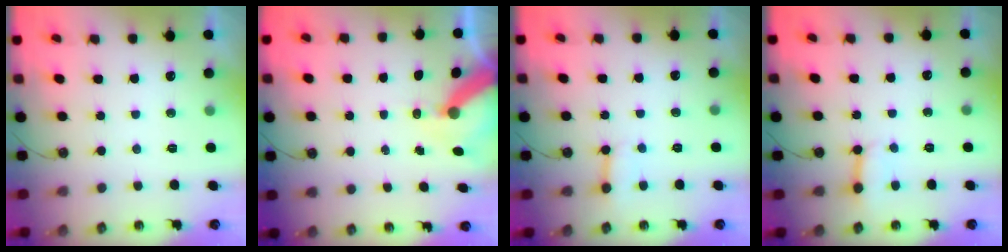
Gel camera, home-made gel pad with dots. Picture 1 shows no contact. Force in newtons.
{"total": 8.2, "press": 8.1, "slide": 0.9}
{"total": 3.9, "press": 3.9, "slide": 0.3}
{"total": 2.8, "press": 2.8, "slide": 0.3}